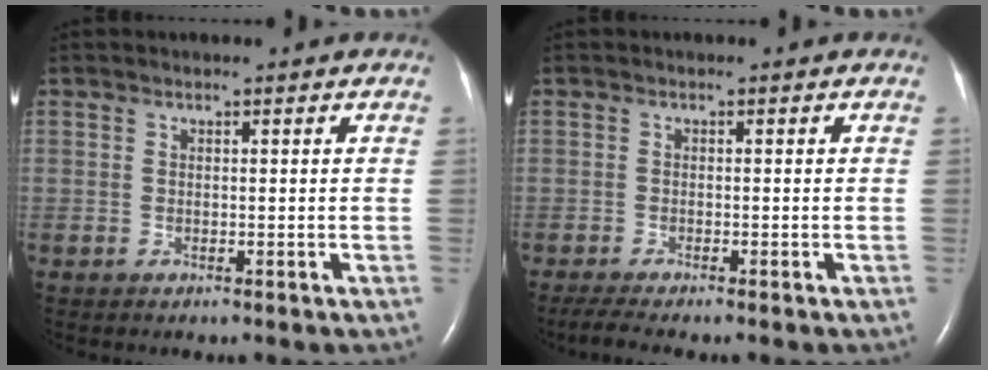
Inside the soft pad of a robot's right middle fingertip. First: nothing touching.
{"total": 3.4, "force": [-2.7, -0.1, 1.9], "torque": [-0.040, -0.010, -0.048]}